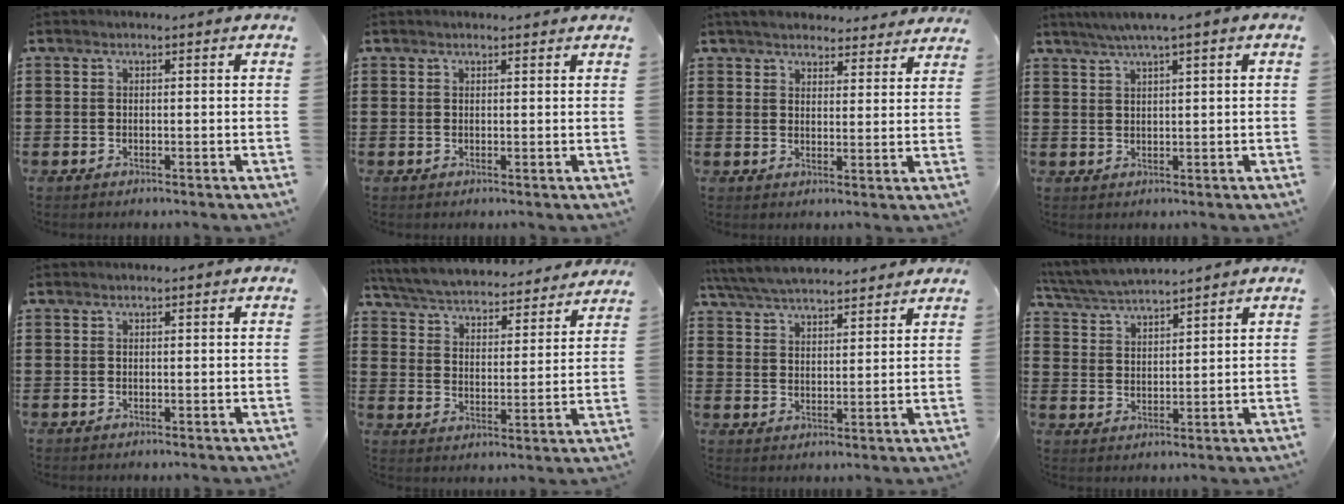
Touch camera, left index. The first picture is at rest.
{"total": 0.5, "force": [0.5, 0.1, 0.1], "torque": [-0.003, 0.000, 0.011]}
{"total": 4.4, "force": [4.3, 0.7, 0.7], "torque": [-0.029, -0.013, 0.078]}
{"total": 2.6, "force": [1.7, -0.3, 2.0], "torque": [-0.040, 0.001, 0.030]}
{"total": 0.0}
{"total": 5.1, "force": [5.1, -0.2, 0.6], "torque": [-0.041, -0.043, 0.083]}
{"total": 6.0, "force": [5.7, 0.8, 1.4], "torque": [-0.051, -0.021, 0.104]}
{"total": 4.8, "force": [4.7, 0.0, 1.0], "torque": [-0.038, -0.019, 0.085]}